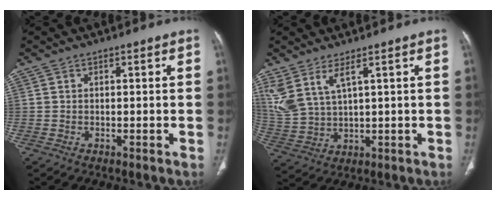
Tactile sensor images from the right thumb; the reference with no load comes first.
{"total": 8.8, "force": [5.0, 3.3, 6.4], "torque": [-0.153, -0.023, 0.120]}